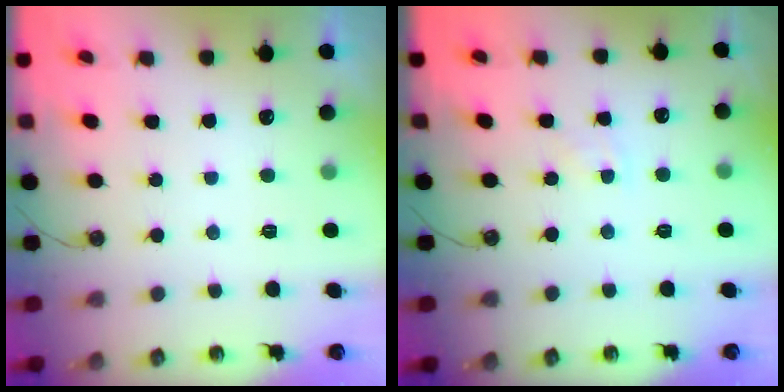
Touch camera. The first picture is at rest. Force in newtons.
{"total": 2.7, "press": 2.7, "slide": 0.4}